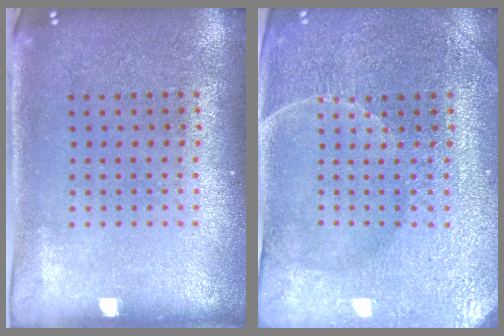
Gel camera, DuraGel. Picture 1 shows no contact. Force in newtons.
{"total": 3.9, "press": 3.8, "slide": 0.8}